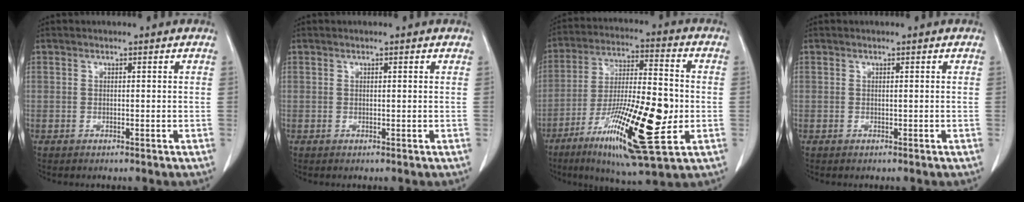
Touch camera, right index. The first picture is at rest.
{"total": 0.0}
{"total": 20.6, "force": [-6.0, 3.6, 19.3], "torque": [-0.341, -0.022, -0.095]}
{"total": 0.0}